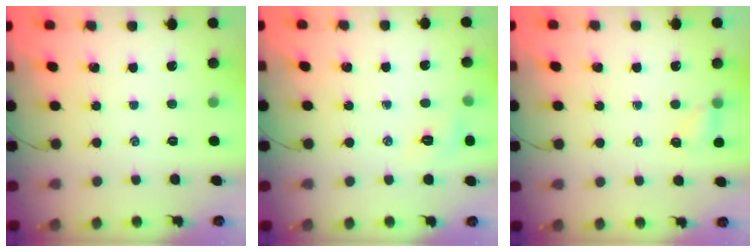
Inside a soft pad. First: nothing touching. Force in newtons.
{"total": 6.4, "press": 6.3, "slide": 1.5}
{"total": 4.2, "press": 3.9, "slide": 1.4}